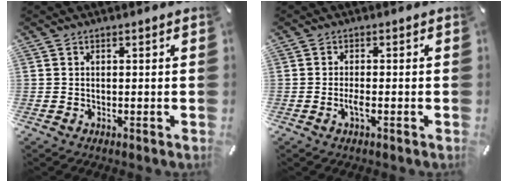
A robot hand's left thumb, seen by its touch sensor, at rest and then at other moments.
{"total": 2.1, "force": [-0.7, 0.4, 2.0], "torque": [-0.042, -0.001, -0.013]}